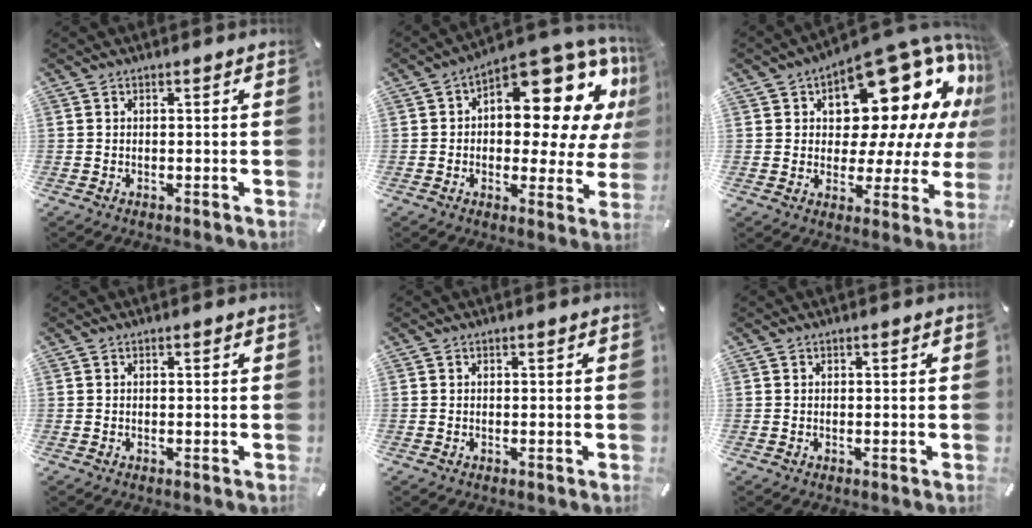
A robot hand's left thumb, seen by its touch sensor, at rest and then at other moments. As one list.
[{"total": 16.8, "force": [8.3, 8.2, 12.2], "torque": [-0.139, -0.086, 0.129]}, {"total": 22.2, "force": [11.0, 12.3, 14.8], "torque": [-0.176, -0.091, 0.184]}, {"total": 0.0}, {"total": 0.0}, {"total": 0.0}]